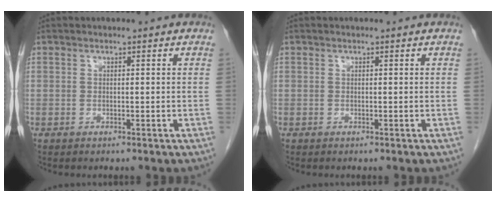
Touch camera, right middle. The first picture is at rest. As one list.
[{"total": 0.0}]